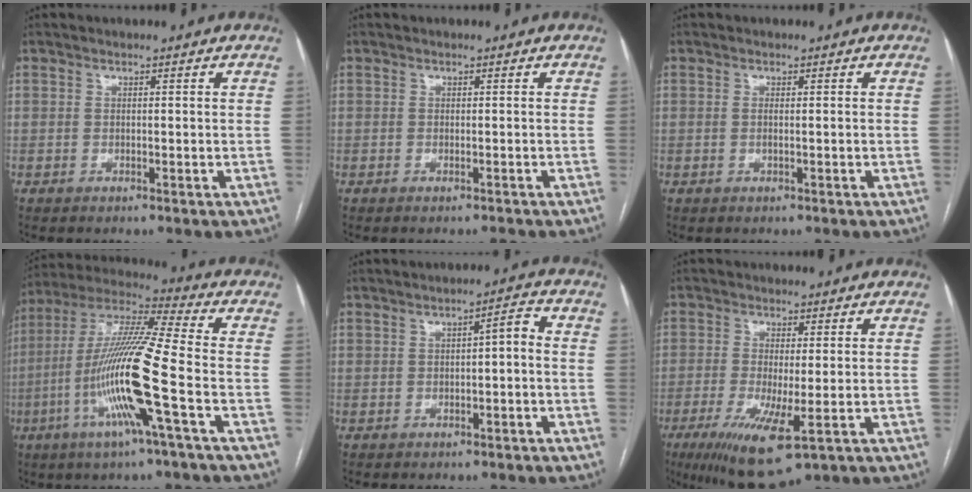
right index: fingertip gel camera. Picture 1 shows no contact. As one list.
[{"total": 0.8, "force": [-0.7, -0.4, -0.1], "torque": [-0.001, -0.003, -0.008]}, {"total": 1.0, "force": [-0.1, 0.0, 1.0], "torque": [-0.022, -0.001, 0.000]}, {"total": 17.0, "force": [-5.2, -0.8, 16.2], "torque": [-0.323, -0.009, -0.110]}, {"total": 2.7, "force": [-0.5, 0.7, 2.6], "torque": [-0.037, 0.016, -0.007]}, {"total": 10.0, "force": [-4.4, 1.7, 8.8], "torque": [-0.159, -0.030, -0.068]}]